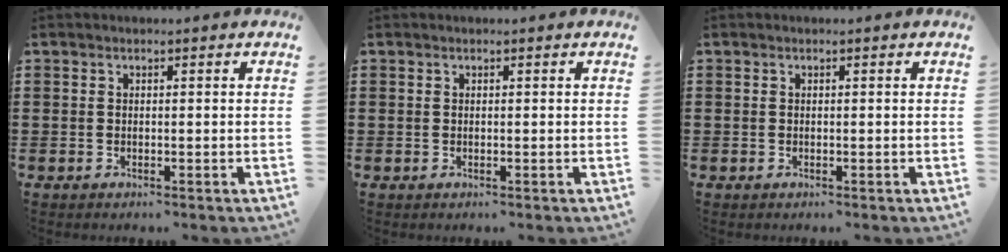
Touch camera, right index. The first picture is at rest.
{"total": 0.0}
{"total": 0.0}